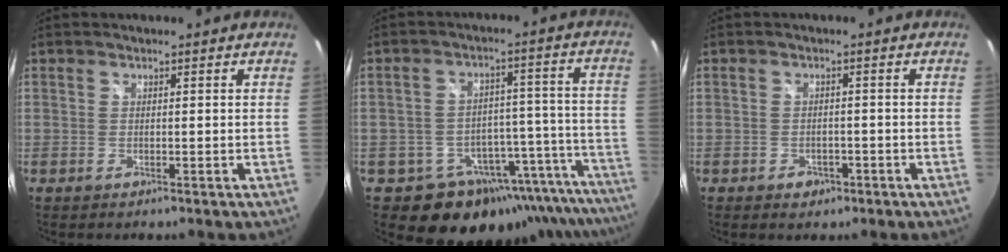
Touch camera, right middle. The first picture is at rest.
{"total": 19.6, "force": [-16.3, 9.1, 6.1], "torque": [-0.073, 0.034, -0.209]}
{"total": 2.7, "force": [-1.3, 2.2, 1.1], "torque": [-0.025, 0.001, -0.015]}